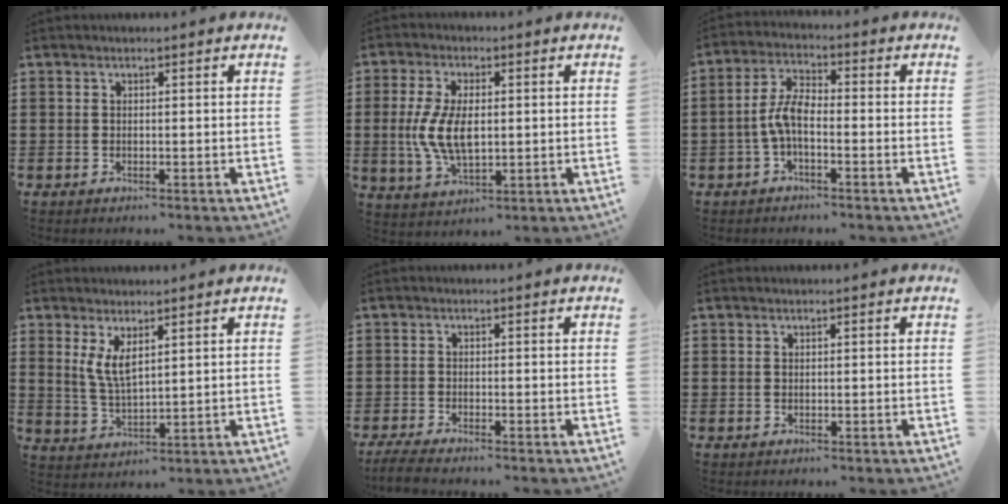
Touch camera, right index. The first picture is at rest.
{"total": 7.8, "force": [0.0, 3.9, 6.7], "torque": [-0.154, 0.002, -0.005]}
{"total": 5.5, "force": [-1.5, 2.1, 4.8], "torque": [-0.120, -0.003, -0.038]}
{"total": 4.5, "force": [2.3, 1.4, 3.6], "torque": [-0.083, -0.002, 0.039]}
{"total": 2.6, "force": [-2.5, -0.1, 0.6], "torque": [-0.026, -0.008, -0.054]}
{"total": 0.0}